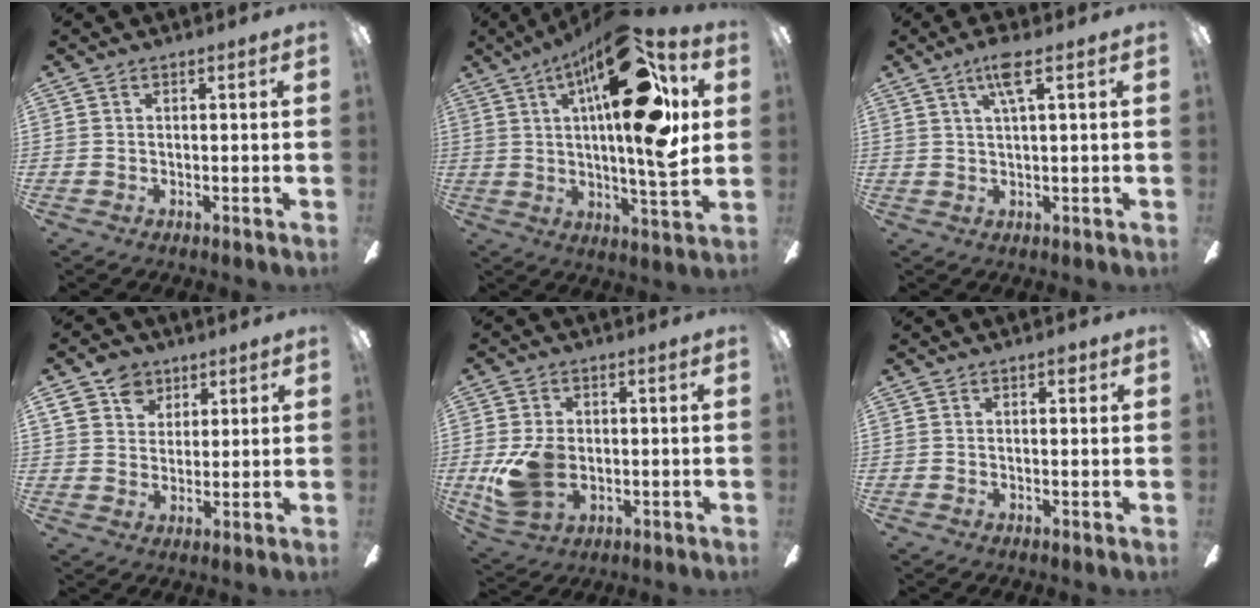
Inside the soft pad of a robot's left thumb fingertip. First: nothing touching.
{"total": 26.0, "force": [9.7, 7.4, 22.9], "torque": [-0.361, -0.043, 0.147]}
{"total": 6.2, "force": [3.1, 1.0, 5.2], "torque": [-0.104, 0.004, 0.050]}
{"total": 9.0, "force": [5.1, 6.7, 2.9], "torque": [-0.050, -0.008, 0.099]}
{"total": 10.1, "force": [-1.3, 6.9, 7.2], "torque": [-0.150, 0.007, -0.018]}
{"total": 2.0, "force": [0.9, 0.9, 1.5], "torque": [-0.016, -0.001, 0.011]}